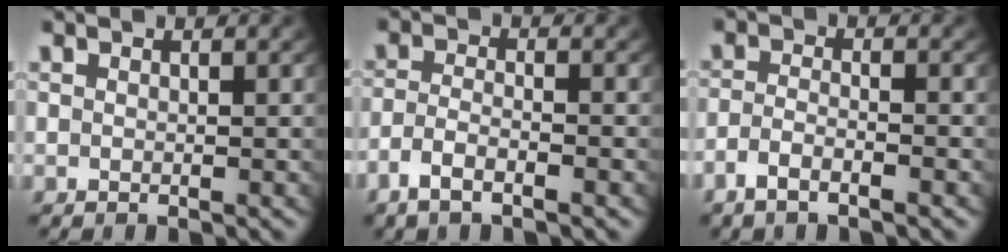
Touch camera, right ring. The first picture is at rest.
{"total": 2.9, "force": [-1.9, 1.1, 1.9], "torque": [-0.049, -0.006, -0.032]}
{"total": 2.6, "force": [-1.9, 0.8, 1.6], "torque": [-0.041, -0.006, -0.031]}